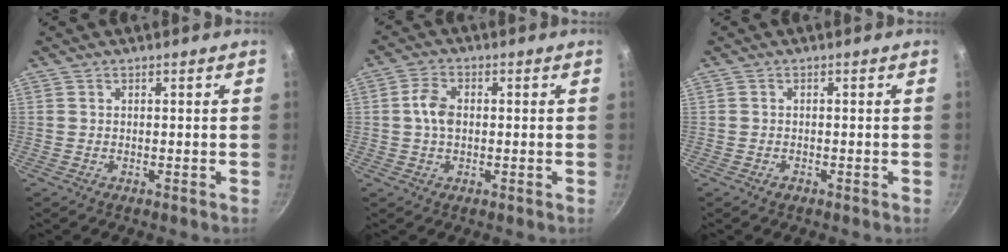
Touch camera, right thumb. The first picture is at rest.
{"total": 4.8, "force": [0.2, 3.2, 3.5], "torque": [-0.063, 0.012, -0.003]}
{"total": 1.0, "force": [-0.7, 0.7, 0.5], "torque": [-0.009, 0.004, -0.014]}